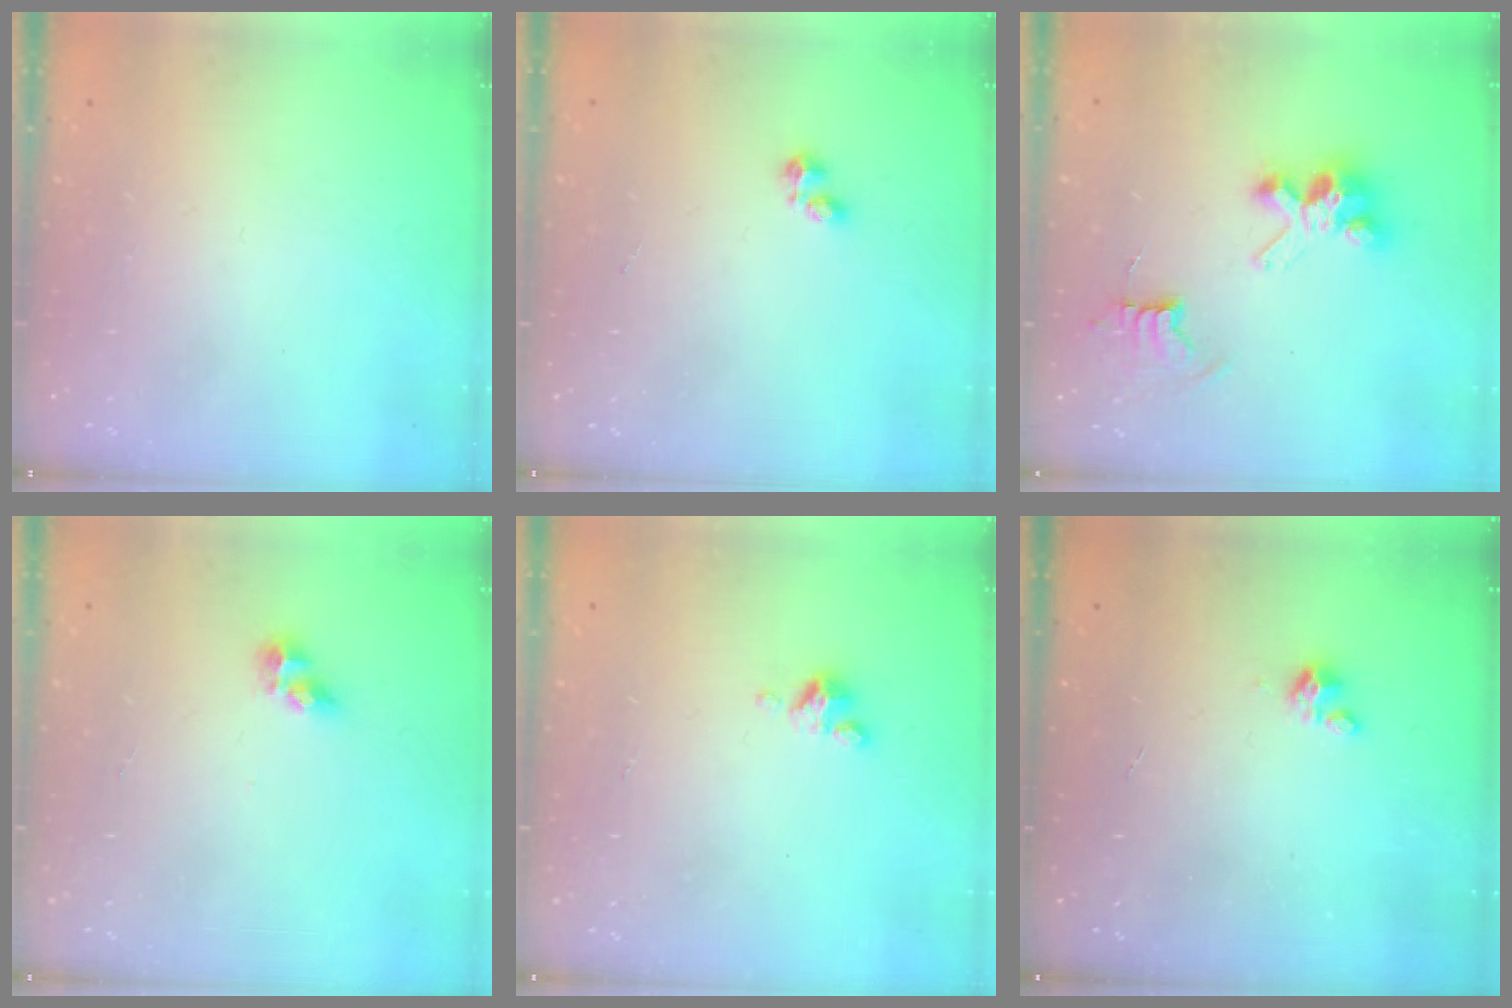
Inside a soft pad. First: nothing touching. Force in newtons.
{"total": 1.9, "press": 1.9, "slide": 0.2}
{"total": 8.9, "press": 8.8, "slide": 0.7}
{"total": 5.0, "press": 4.9, "slide": 0.1}
{"total": 3.7, "press": 3.7, "slide": 0.3}
{"total": 1.9, "press": 1.9, "slide": 0.1}